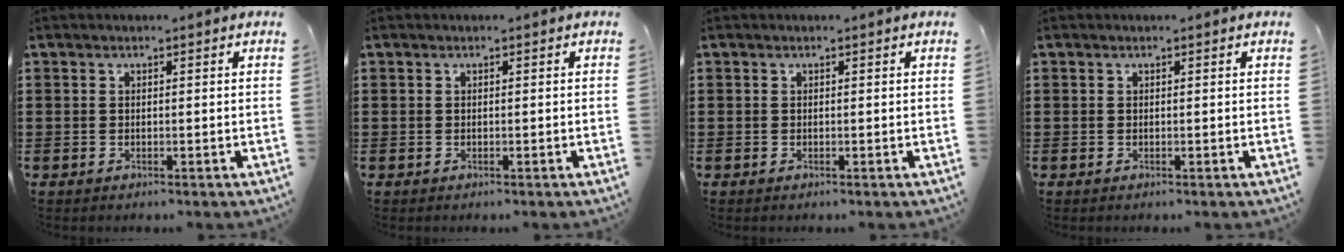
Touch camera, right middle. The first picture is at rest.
{"total": 0.0}
{"total": 0.0}
{"total": 0.0}